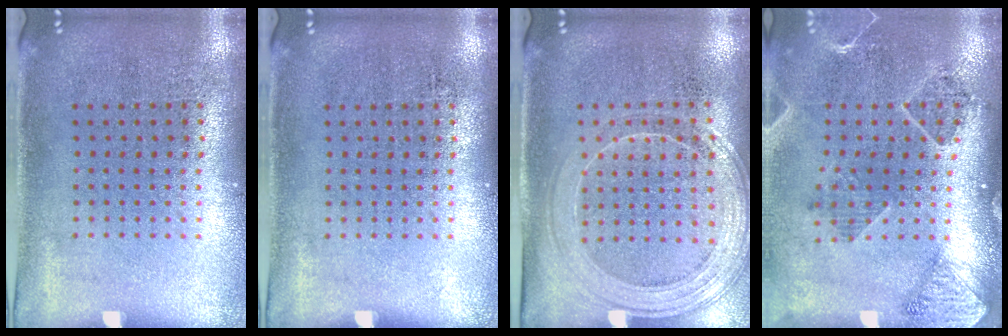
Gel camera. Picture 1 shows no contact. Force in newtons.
{"total": 0.0}
{"total": 1.5, "press": 1.4, "slide": 0.3}
{"total": 1.4, "press": 1.4, "slide": 0.1}